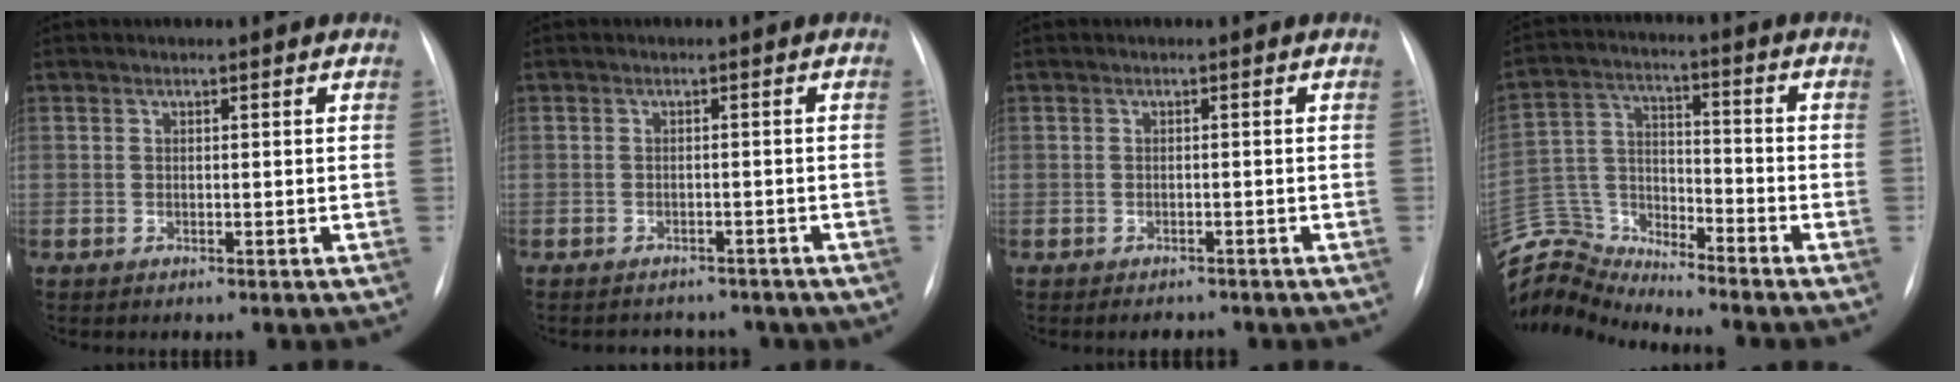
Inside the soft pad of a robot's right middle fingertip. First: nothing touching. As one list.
[{"total": 5.8, "force": [-5.0, 2.7, 1.1], "torque": [-0.008, 0.008, -0.052]}, {"total": 2.0, "force": [-1.7, 0.9, 0.5], "torque": [-0.007, 0.000, -0.019]}, {"total": 12.0, "force": [-12.0, 0.3, -0.2], "torque": [-0.001, 0.047, -0.233]}]